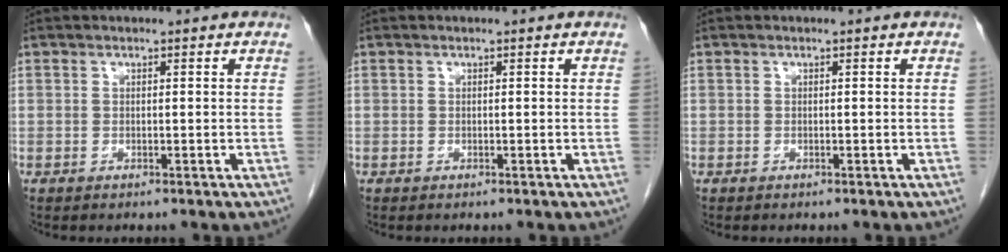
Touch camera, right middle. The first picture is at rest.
{"total": 0.0}
{"total": 0.0}